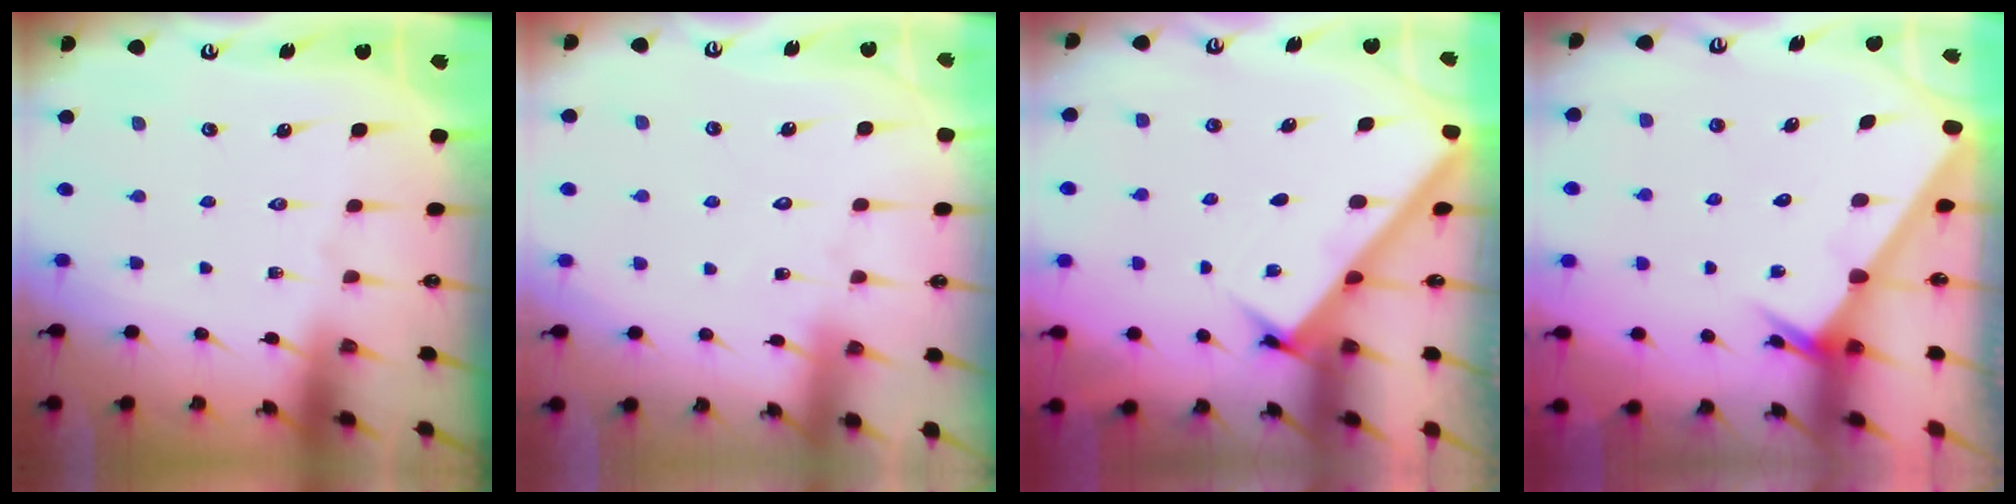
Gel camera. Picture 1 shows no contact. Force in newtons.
{"total": 5.3, "press": 5.3, "slide": 0.4}
{"total": 2.9, "press": 2.9, "slide": 0.1}
{"total": 2.6, "press": 2.6, "slide": 0.0}